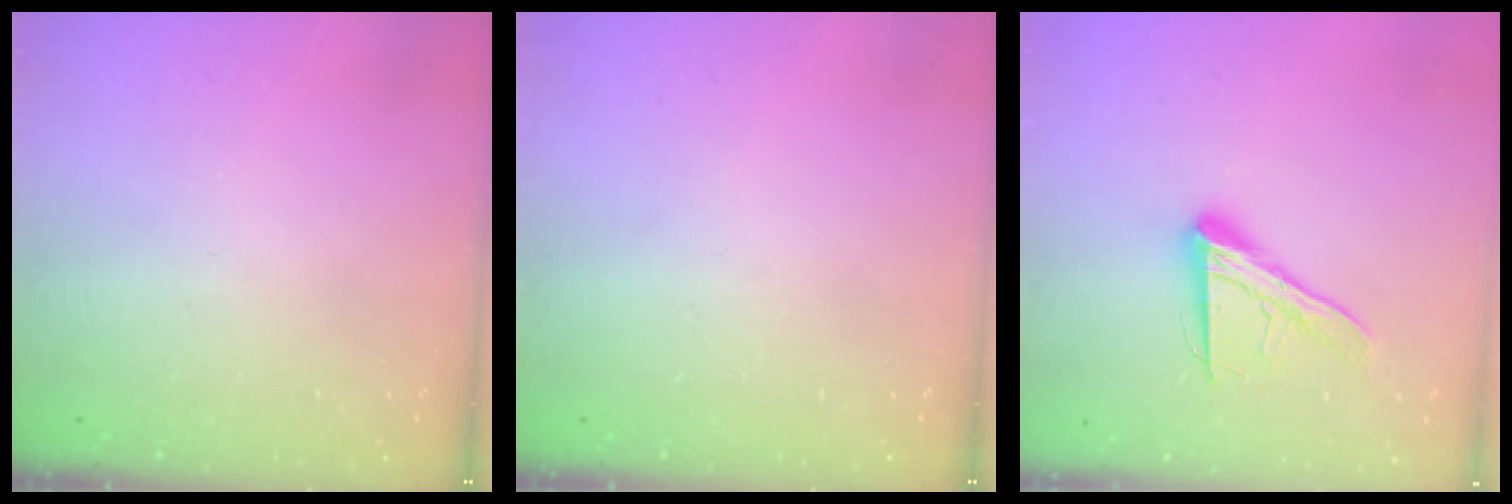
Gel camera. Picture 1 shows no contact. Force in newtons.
{"total": 0.0}
{"total": 14.9, "press": 14.8, "slide": 1.4}